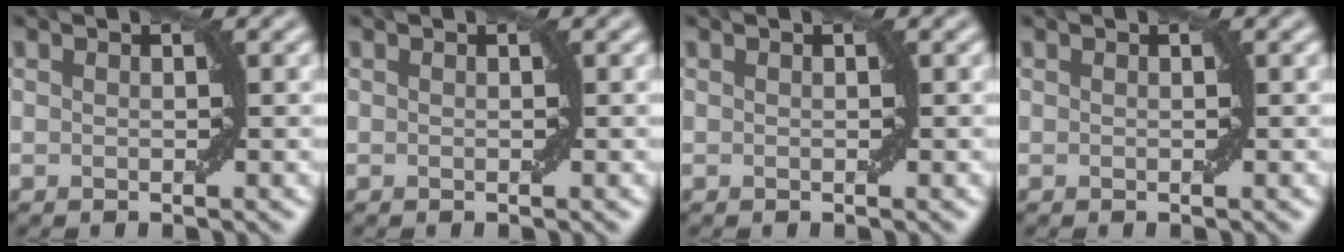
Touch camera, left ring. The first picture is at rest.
{"total": 0.0}
{"total": 0.0}
{"total": 0.0}